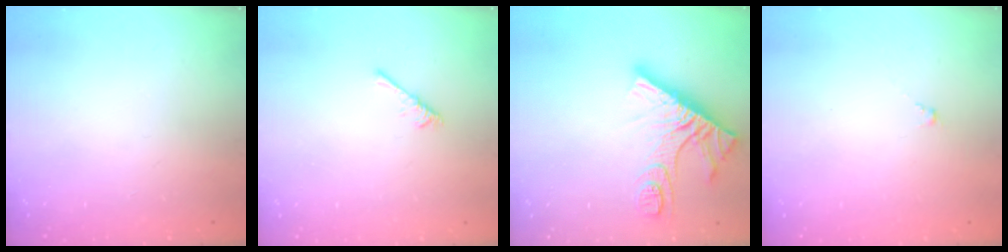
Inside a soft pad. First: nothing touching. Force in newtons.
{"total": 2.2, "press": 2.1, "slide": 0.5}
{"total": 14.9, "press": 14.9, "slide": 1.1}
{"total": 0.0}